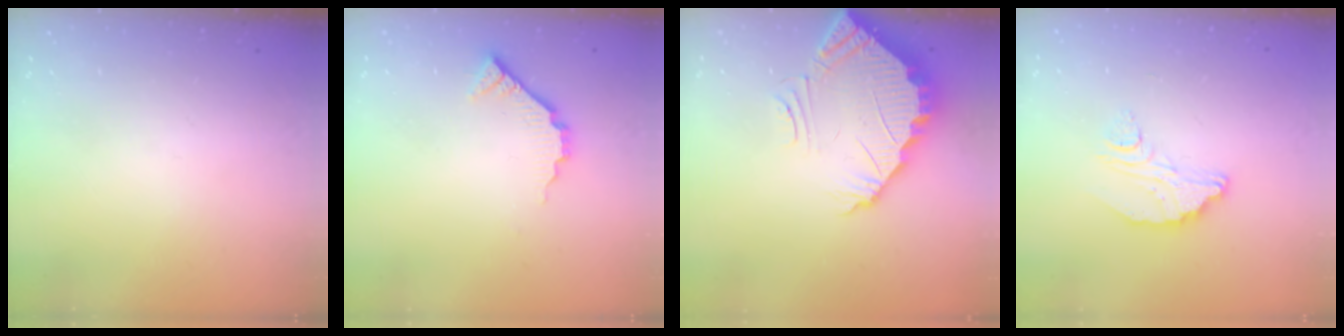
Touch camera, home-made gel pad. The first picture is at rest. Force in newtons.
{"total": 6.1, "press": 6.1, "slide": 0.6}
{"total": 3.7, "press": 3.7, "slide": 0.1}
{"total": 10.4, "press": 10.4, "slide": 0.9}